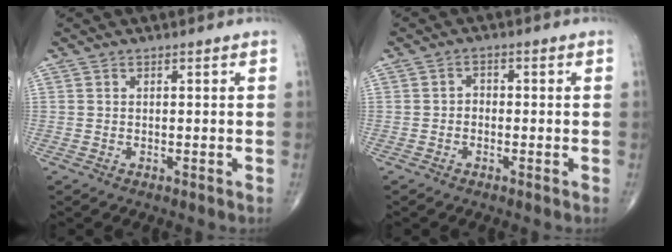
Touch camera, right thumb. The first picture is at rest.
{"total": 1.6, "force": [-0.5, 1.3, 0.9], "torque": [0.000, 0.007, -0.014]}